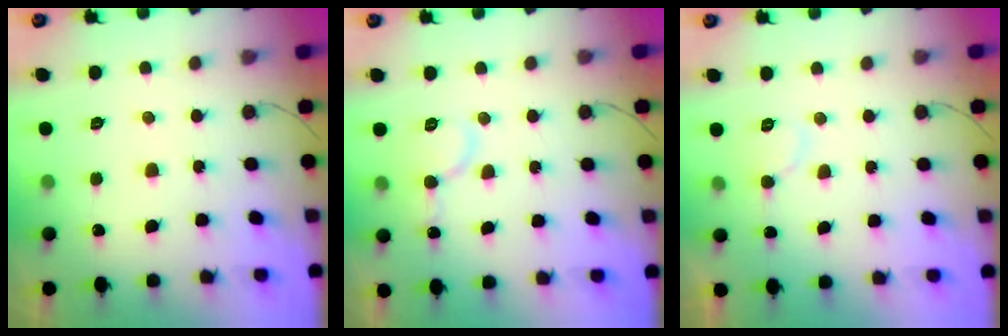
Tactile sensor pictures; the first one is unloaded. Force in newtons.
{"total": 8.1, "press": 8.0, "slide": 1.1}
{"total": 4.9, "press": 4.9, "slide": 0.4}